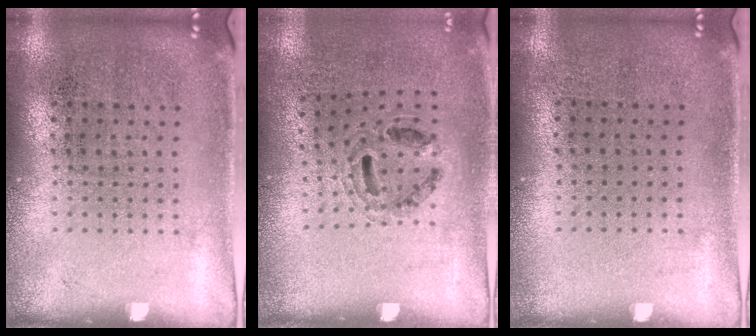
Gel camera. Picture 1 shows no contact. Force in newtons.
{"total": 0.8, "press": 0.8, "slide": 0.3}
{"total": 0.0}